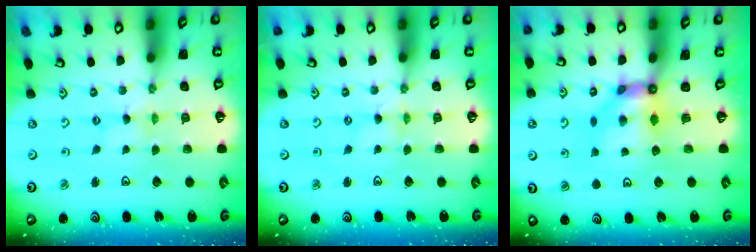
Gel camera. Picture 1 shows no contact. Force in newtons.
{"total": 1.1, "press": 1.0, "slide": 0.1}
{"total": 8.1, "press": 8.1, "slide": 0.5}